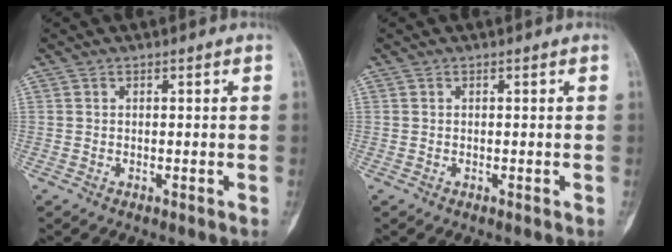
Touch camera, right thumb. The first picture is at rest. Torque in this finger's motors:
{"motor_torque": [0.13, 0.02, 0.05, -0.07, 0.05]}